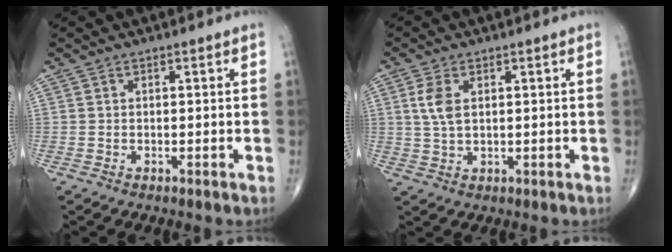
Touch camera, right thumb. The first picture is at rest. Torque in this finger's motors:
{"motor_torque": [-0.11, 0.23, 0.11, -0.10, 0.05]}